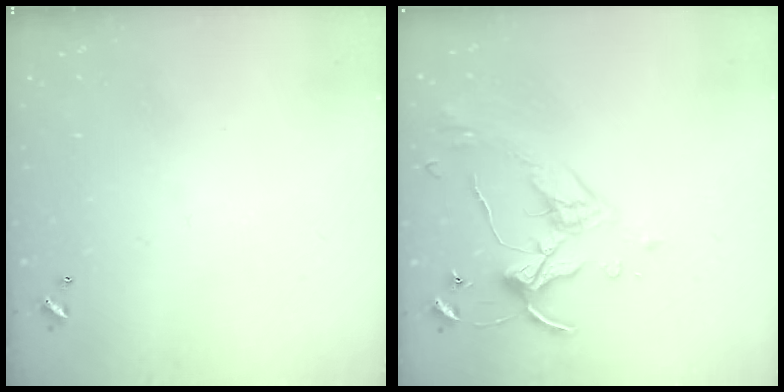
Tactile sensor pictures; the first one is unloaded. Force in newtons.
{"total": 4.3, "press": 4.2, "slide": 0.8}